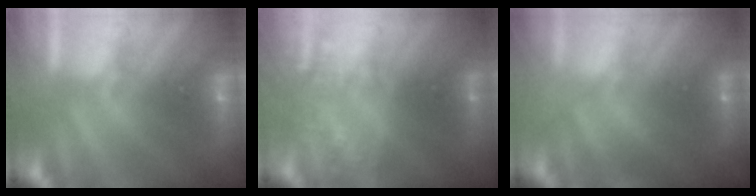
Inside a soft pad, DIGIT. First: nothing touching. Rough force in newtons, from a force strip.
{"total": 2.1}
{"total": 1.7}